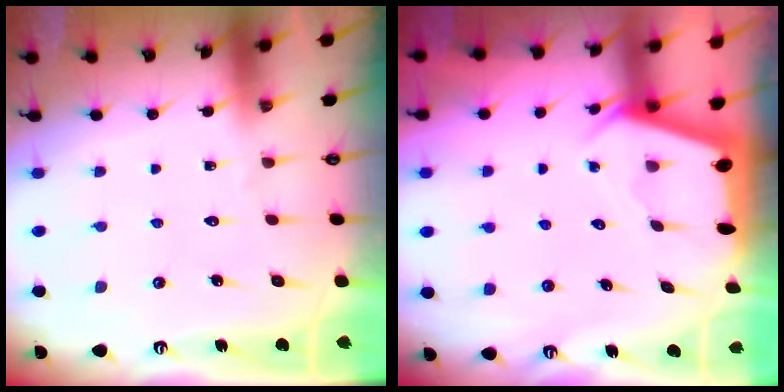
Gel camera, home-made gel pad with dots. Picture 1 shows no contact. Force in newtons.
{"total": 2.4, "press": 2.4, "slide": 0.3}